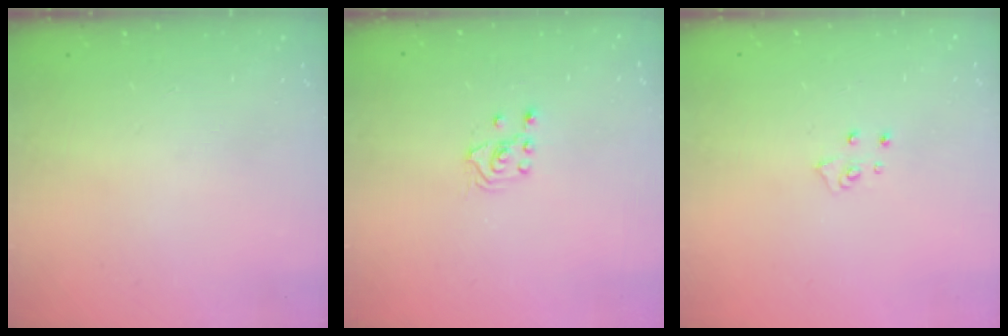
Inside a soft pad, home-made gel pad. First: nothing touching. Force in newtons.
{"total": 2.6, "press": 2.4, "slide": 0.8}
{"total": 5.1, "press": 5.1, "slide": 0.4}